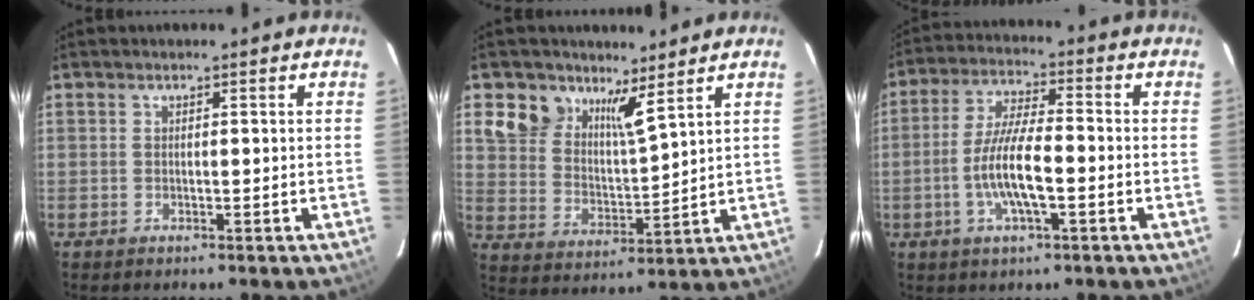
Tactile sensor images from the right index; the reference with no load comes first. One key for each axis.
{"total": 8.5, "fx": 5.8, "fy": 5.2, "fz": 3.5, "tx": -0.069, "ty": 0.010, "tz": 0.112}
{"total": 9.9, "fx": -2.9, "fy": 2.2, "fz": 9.2, "tx": -0.184, "ty": 0.000, "tz": -0.056}